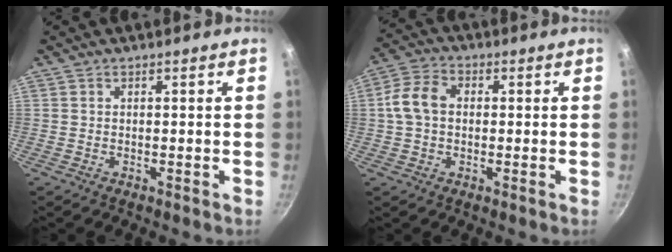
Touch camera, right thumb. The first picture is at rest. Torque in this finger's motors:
{"motor_torque": [-0.32, 0.40, 0.26, -0.21, 0.05]}